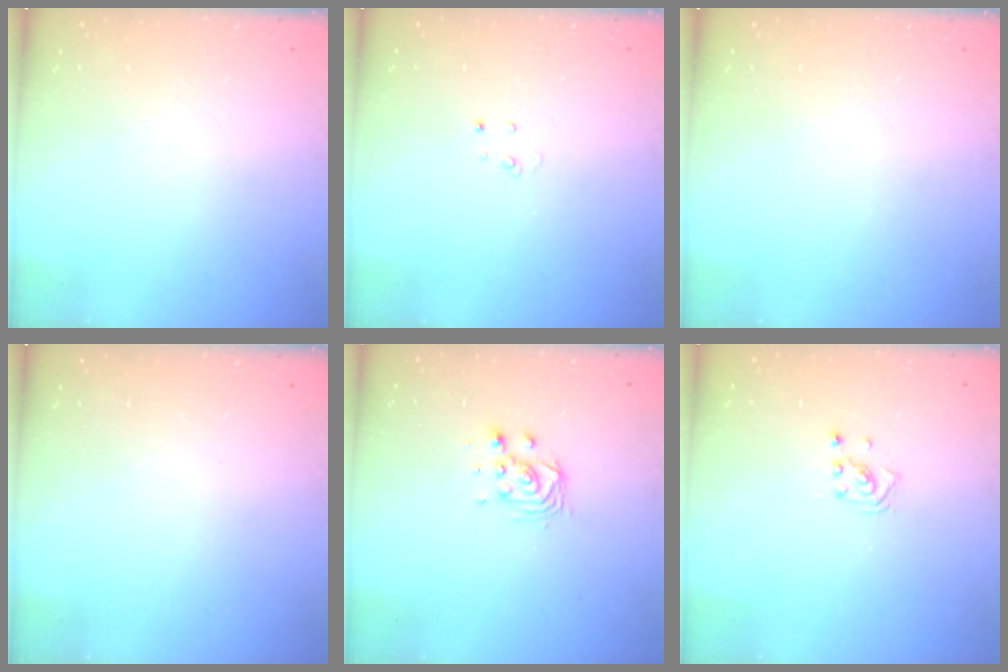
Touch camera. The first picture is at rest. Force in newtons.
{"total": 2.6, "press": 2.6, "slide": 0.2}
{"total": 0.0}
{"total": 0.0}
{"total": 4.2, "press": 4.2, "slide": 0.3}
{"total": 1.9, "press": 1.9, "slide": 0.1}